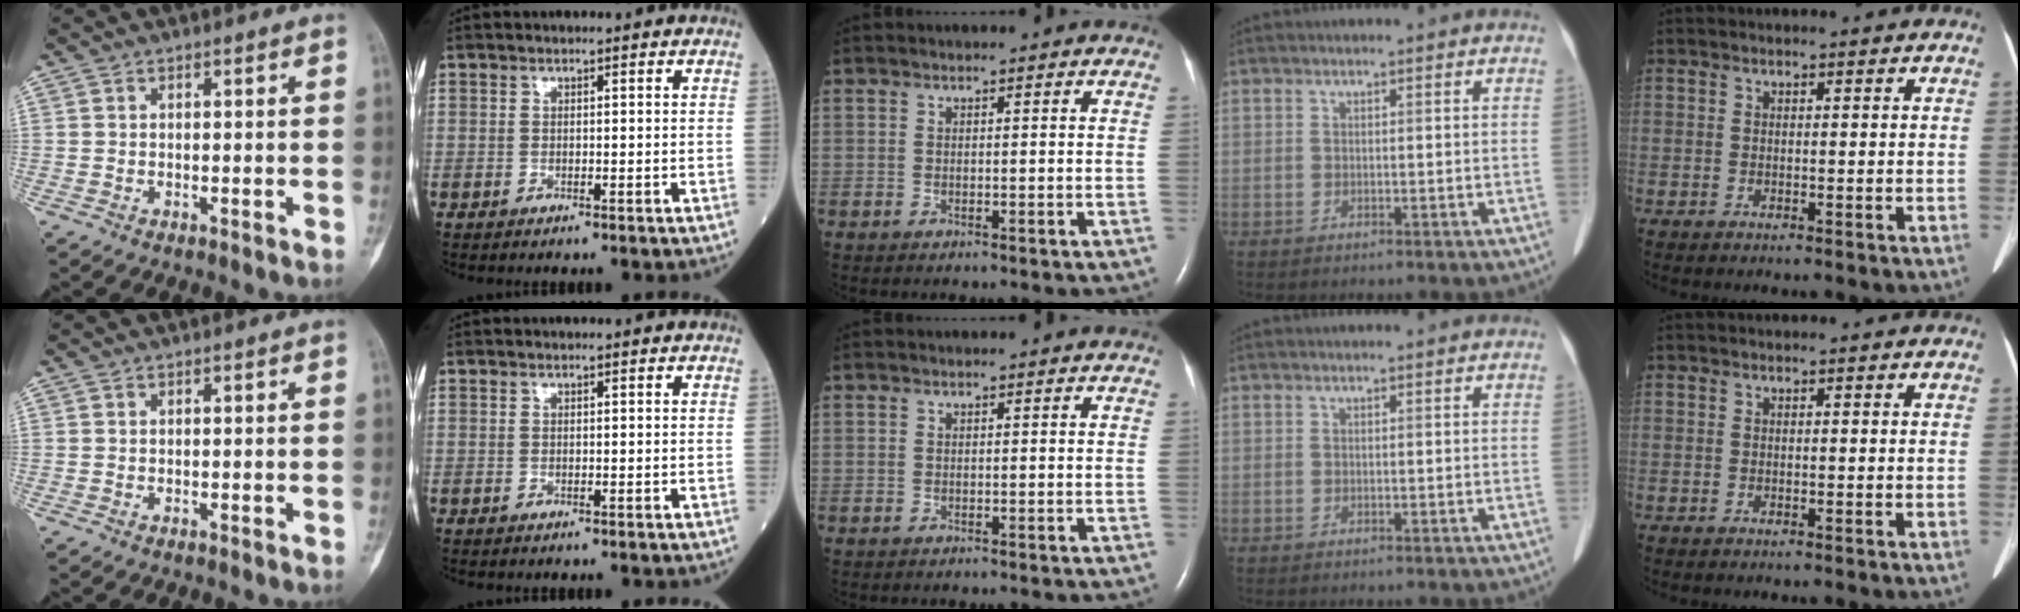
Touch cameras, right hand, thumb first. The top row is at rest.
{}